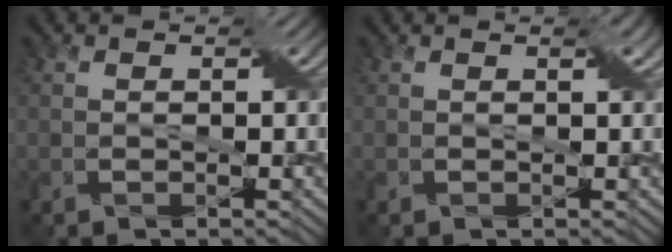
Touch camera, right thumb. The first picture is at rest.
{"total": 0.8, "force": [0.4, 0.0, 0.7], "torque": [-0.013, 0.004, 0.007]}